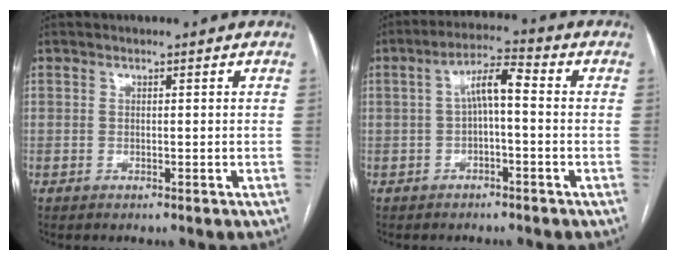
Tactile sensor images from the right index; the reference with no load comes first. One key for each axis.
{"total": 5.7, "fx": 0.0, "fy": 1.3, "fz": 5.6, "tx": -0.100, "ty": 0.026, "tz": -0.001}